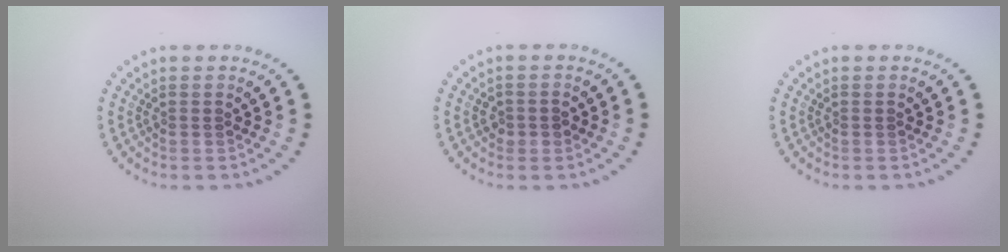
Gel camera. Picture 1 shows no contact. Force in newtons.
{"total": 1.5, "press": 1.4, "slide": 0.3}
{"total": 0.0}